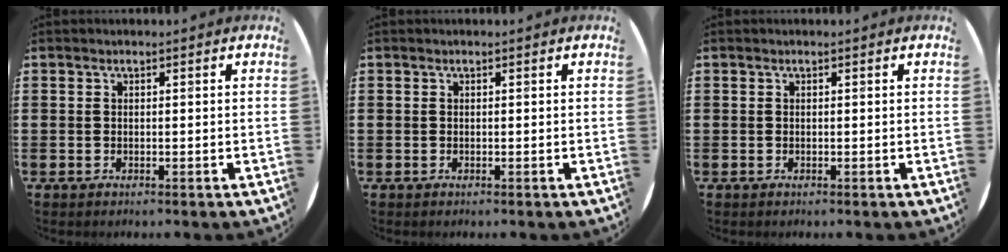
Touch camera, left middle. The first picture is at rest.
{"total": 0.0}
{"total": 0.0}